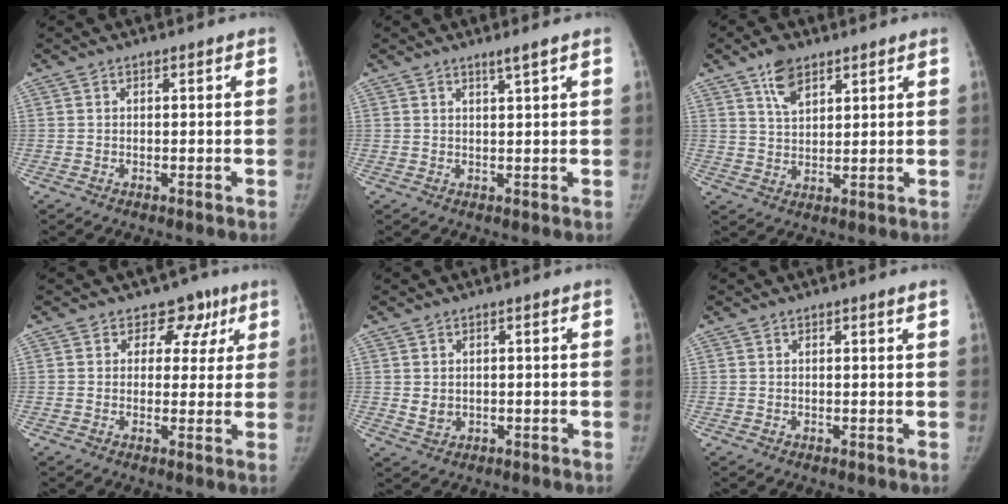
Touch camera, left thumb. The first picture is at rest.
{"total": 1.7, "force": [1.3, -0.3, 1.0], "torque": [-0.017, -0.013, 0.023]}
{"total": 6.2, "force": [3.9, 3.4, 3.5], "torque": [-0.045, -0.021, 0.072]}
{"total": 4.0, "force": [2.0, 3.3, 1.2], "torque": [0.017, -0.005, 0.021]}
{"total": 2.6, "force": [0.2, 2.2, 1.4], "torque": [-0.015, -0.004, 0.010]}
{"total": 0.5, "force": [0.5, 0.1, 0.2], "torque": [-0.001, -0.005, 0.004]}